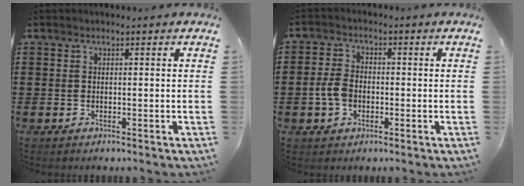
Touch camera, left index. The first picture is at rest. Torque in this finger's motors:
{"motor_torque": [0.37, 0.12, 0.18, 0.04]}